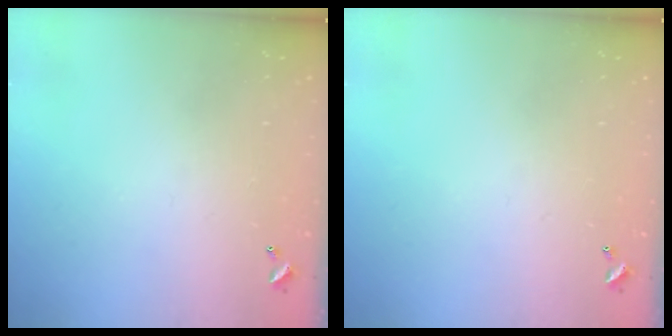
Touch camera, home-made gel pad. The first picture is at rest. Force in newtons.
{"total": 0.0}